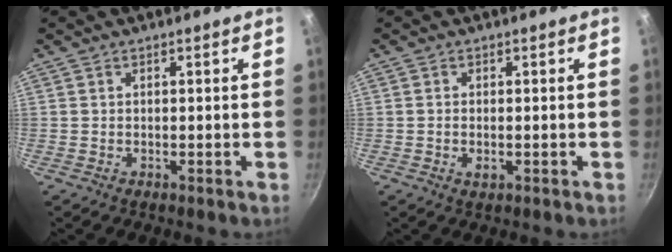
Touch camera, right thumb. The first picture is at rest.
{"total": 1.5, "force": [-0.5, 0.7, 1.3], "torque": [-0.025, -0.003, -0.008]}